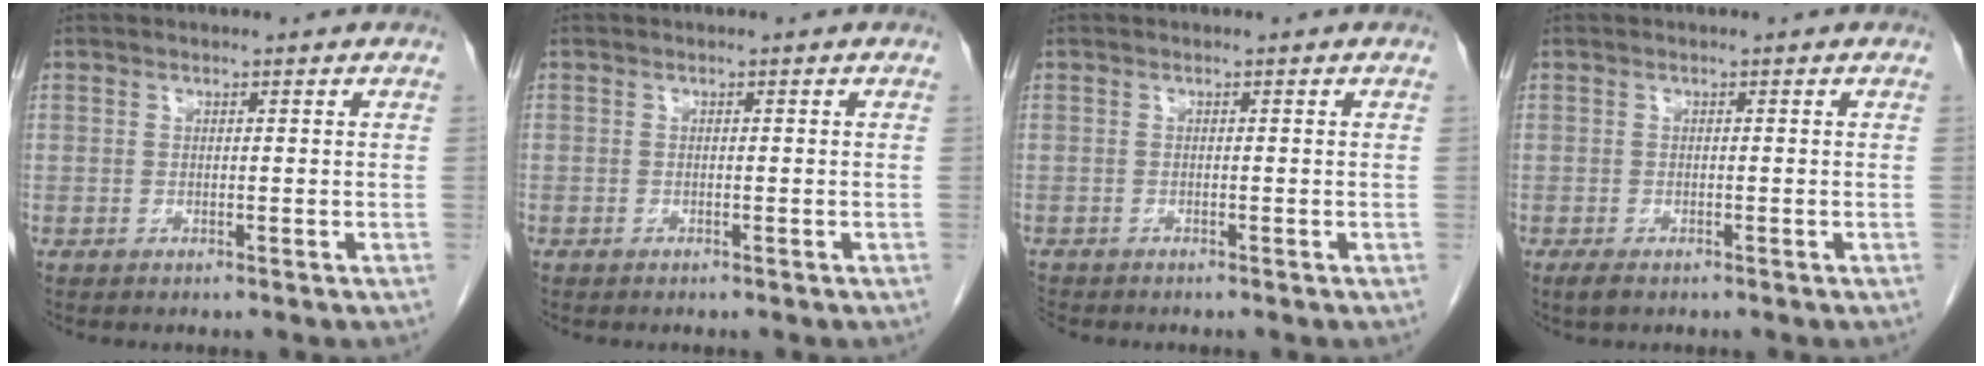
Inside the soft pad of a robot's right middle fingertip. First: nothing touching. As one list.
[{"total": 0.0}, {"total": 1.8, "force": [-1.7, 0.6, 0.3], "torque": [-0.008, -0.005, -0.028]}, {"total": 1.6, "force": [-1.0, 0.7, 1.0], "torque": [-0.025, -0.003, -0.014]}]